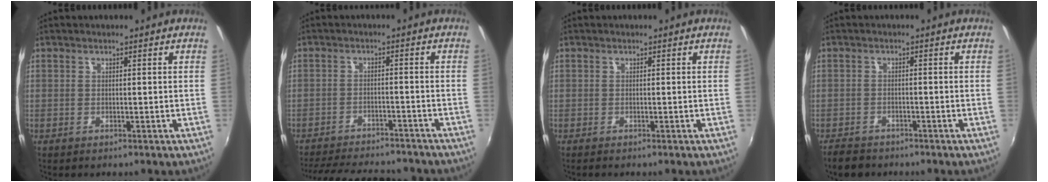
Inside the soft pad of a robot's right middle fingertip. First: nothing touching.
{"total": 17.2, "force": [-15.1, 4.6, 6.9], "torque": [-0.146, -0.009, -0.209]}
{"total": 0.0}
{"total": 4.5, "force": [-3.8, 2.0, 1.3], "torque": [-0.045, -0.006, -0.066]}